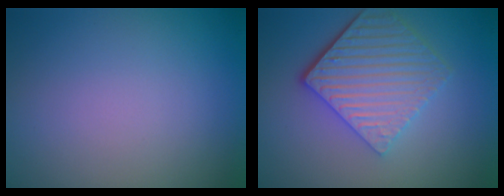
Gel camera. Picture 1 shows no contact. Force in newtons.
{"total": 5.7, "press": 4.3, "slide": 3.7}